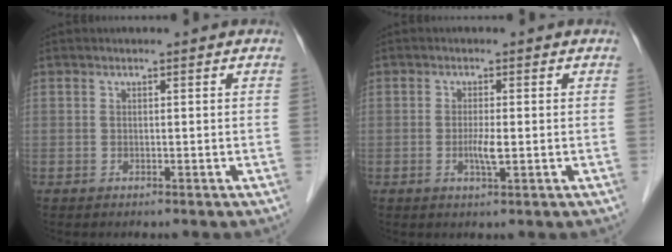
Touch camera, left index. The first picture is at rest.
{"total": 2.4, "force": [-0.6, 0.2, 2.3], "torque": [-0.047, -0.007, -0.010]}